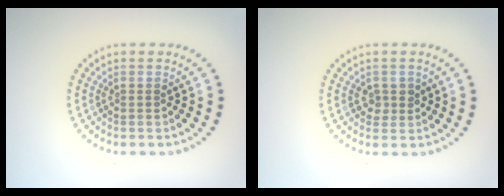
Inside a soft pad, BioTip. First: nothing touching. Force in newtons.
{"total": 1.4, "press": 1.3, "slide": 0.6}